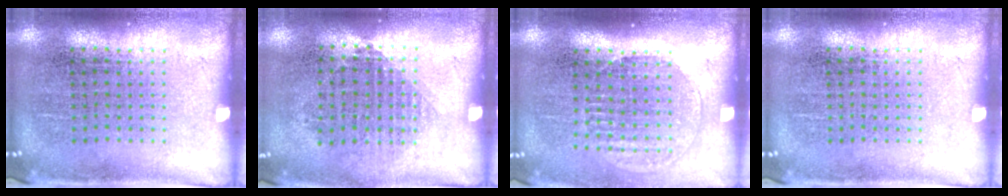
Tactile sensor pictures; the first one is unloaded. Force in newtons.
{"total": 0.9, "press": 0.8, "slide": 0.4}
{"total": 1.4, "press": 1.2, "slide": 0.7}
{"total": 0.0}